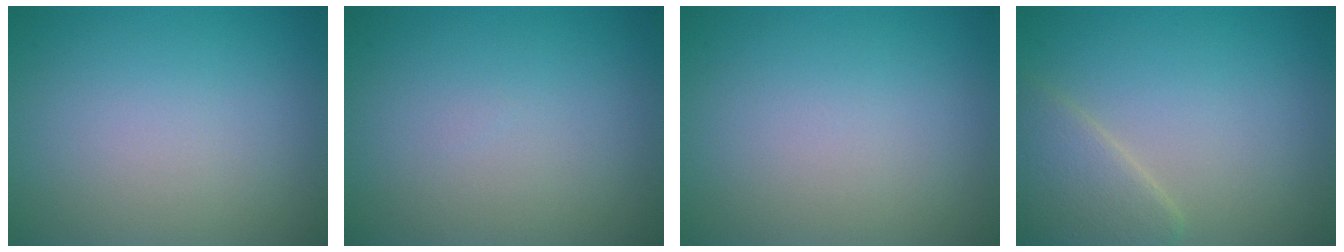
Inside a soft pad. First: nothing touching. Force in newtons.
{"total": 0.0}
{"total": 0.0}
{"total": 3.3, "press": 3.3, "slide": 0.2}